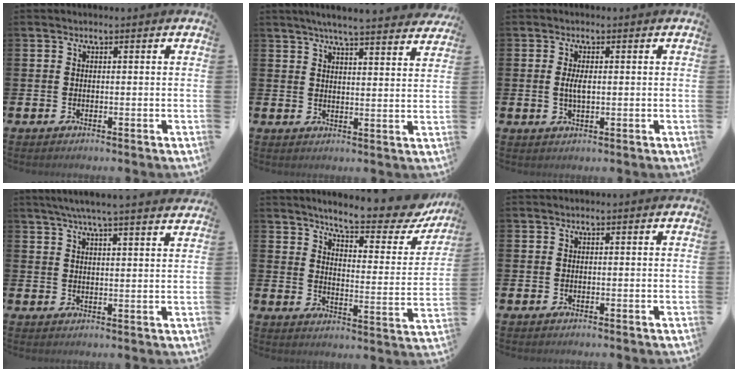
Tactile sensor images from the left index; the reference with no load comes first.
{"total": 5.4, "force": [5.2, -0.3, 1.5], "torque": [-0.037, -0.029, 0.090]}
{"total": 2.7, "force": [0.2, 1.1, 2.5], "torque": [-0.047, 0.003, 0.000]}
{"total": 5.5, "force": [5.1, -0.5, 2.0], "torque": [-0.046, -0.020, 0.090]}
{"total": 7.6, "force": [6.8, 1.2, 3.0], "torque": [-0.068, -0.055, 0.110]}
{"total": 0.0}